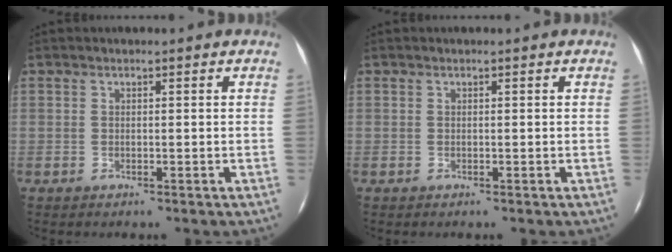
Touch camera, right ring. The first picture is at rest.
{"total": 0.0}